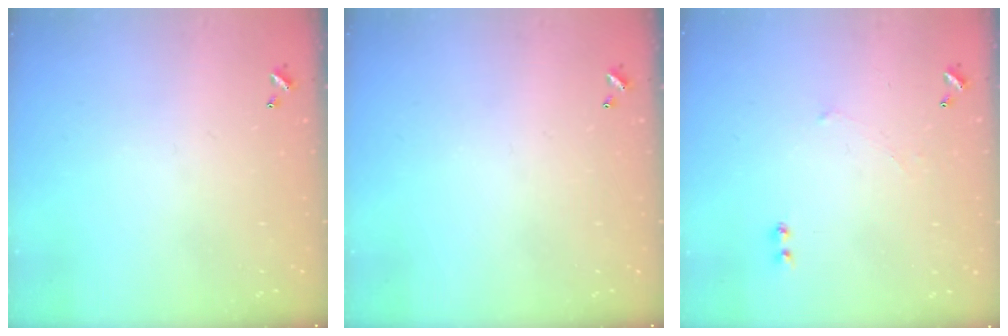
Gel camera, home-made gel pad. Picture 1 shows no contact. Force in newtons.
{"total": 0.0}
{"total": 1.2, "press": 1.1, "slide": 0.5}